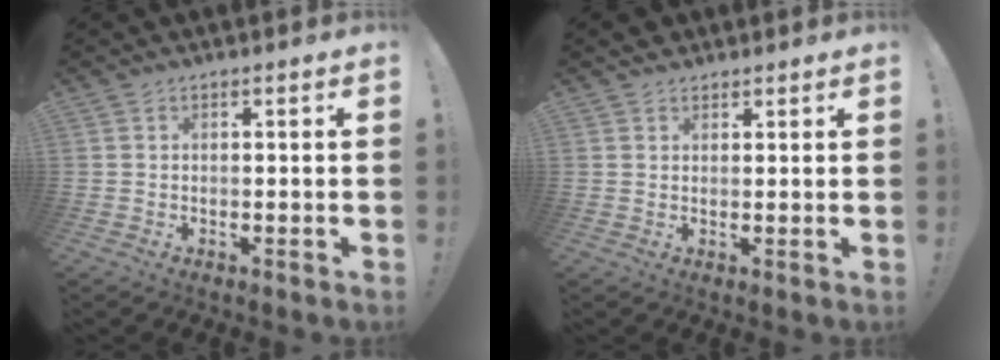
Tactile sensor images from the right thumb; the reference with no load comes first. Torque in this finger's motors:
{"motor_torque": [0.44, 1.29, 1.24, 1.53, 0.02]}